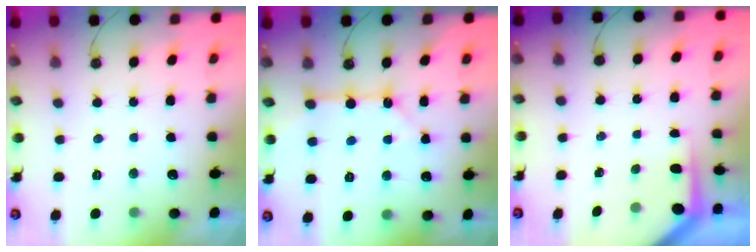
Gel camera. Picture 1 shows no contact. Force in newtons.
{"total": 9.3, "press": 9.3, "slide": 1.0}
{"total": 3.6, "press": 3.6, "slide": 0.3}